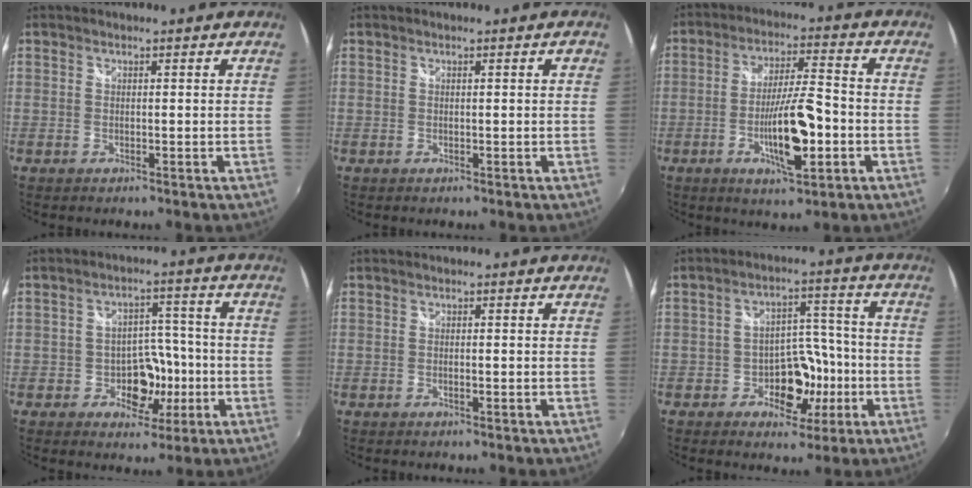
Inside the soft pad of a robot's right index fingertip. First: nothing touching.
{"total": 1.1, "force": [0.3, 0.0, 1.1], "torque": [-0.015, 0.004, 0.004]}
{"total": 12.0, "force": [-3.6, 2.9, 11.1], "torque": [-0.201, -0.007, -0.061]}
{"total": 8.3, "force": [-2.8, 6.3, 4.6], "torque": [-0.080, 0.010, -0.037]}
{"total": 0.6, "force": [-0.3, 0.2, 0.4], "torque": [-0.009, 0.000, -0.006]}
{"total": 9.8, "force": [-3.8, 7.1, 5.5], "torque": [-0.093, 0.018, -0.051]}